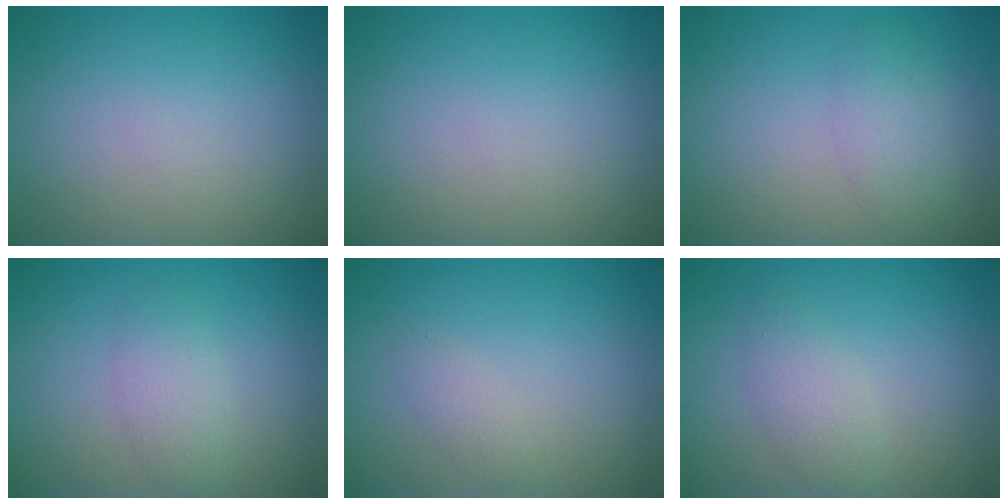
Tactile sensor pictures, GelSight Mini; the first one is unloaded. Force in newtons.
{"total": 0.0}
{"total": 2.5, "press": 2.5, "slide": 0.0}
{"total": 2.1, "press": 2.1, "slide": 0.1}
{"total": 1.0, "press": 1.0, "slide": 0.0}
{"total": 2.1, "press": 2.1, "slide": 0.2}